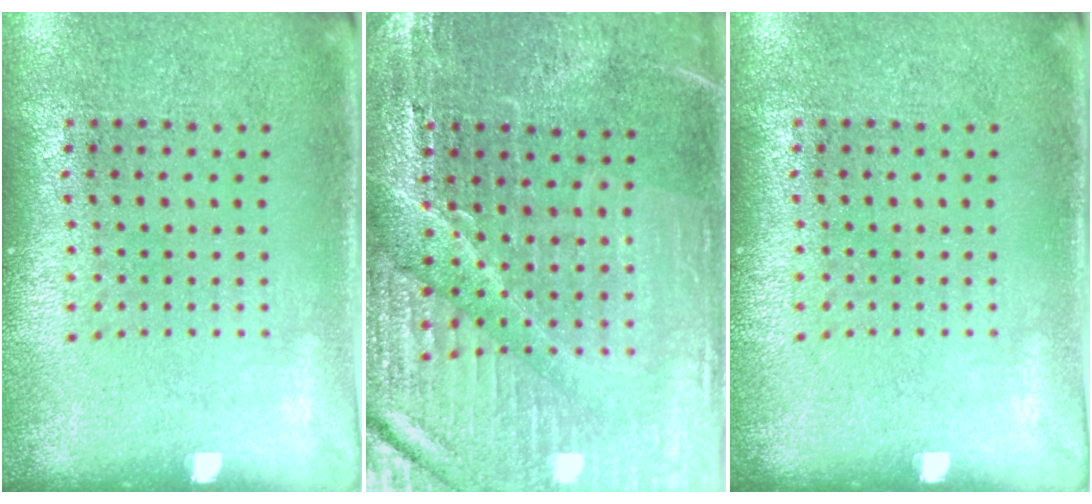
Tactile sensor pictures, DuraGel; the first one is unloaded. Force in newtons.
{"total": 3.2, "press": 3.2, "slide": 0.5}
{"total": 0.0}